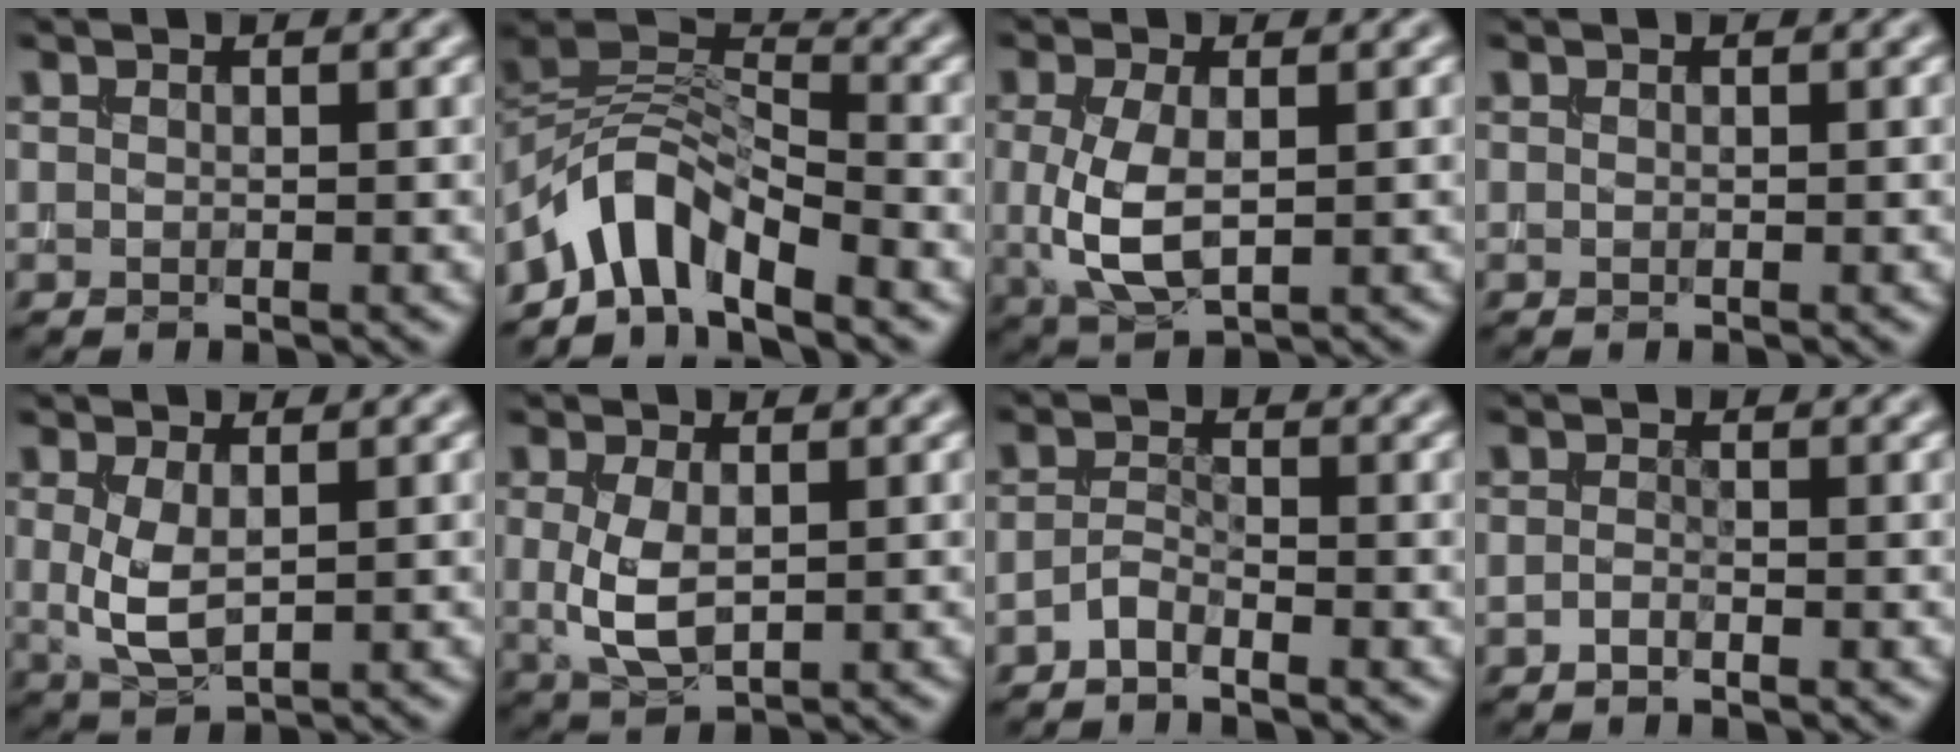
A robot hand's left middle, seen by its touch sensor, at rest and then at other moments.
{"total": 5.8, "force": [-4.5, 2.1, 2.9], "torque": [-0.039, 0.006, -0.095]}
{"total": 4.8, "force": [-0.1, 2.4, 4.2], "torque": [-0.102, -0.004, 0.001]}
{"total": 0.0}
{"total": 3.3, "force": [0.3, 1.5, 2.9], "torque": [-0.069, -0.002, 0.010]}
{"total": 3.8, "force": [0.0, 2.0, 3.3], "torque": [-0.077, 0.001, 0.005]}
{"total": 1.5, "force": [-1.3, 0.2, 0.6], "torque": [-0.017, 0.006, -0.032]}
{"total": 0.7, "force": [-0.7, 0.0, 0.3], "torque": [-0.007, 0.001, -0.015]}